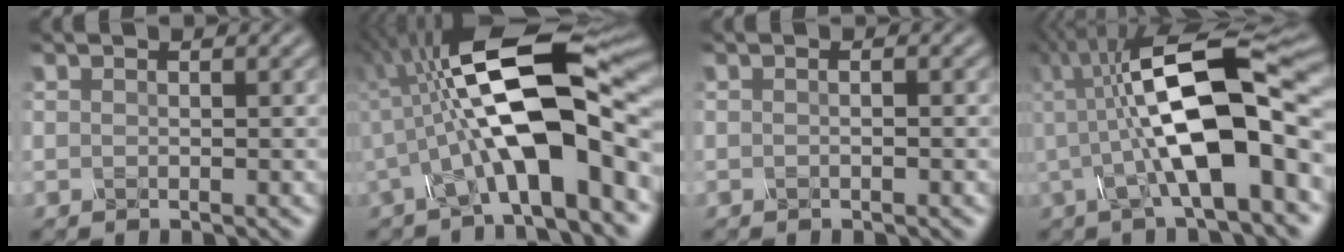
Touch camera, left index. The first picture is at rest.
{"total": 13.4, "force": [-1.3, 4.2, 12.6], "torque": [-0.217, 0.020, -0.035]}
{"total": 0.8, "force": [-0.2, 0.2, 0.7], "torque": [-0.010, -0.009, -0.009]}
{"total": 12.4, "force": [0.3, 3.5, 11.9], "torque": [-0.187, 0.019, -0.004]}